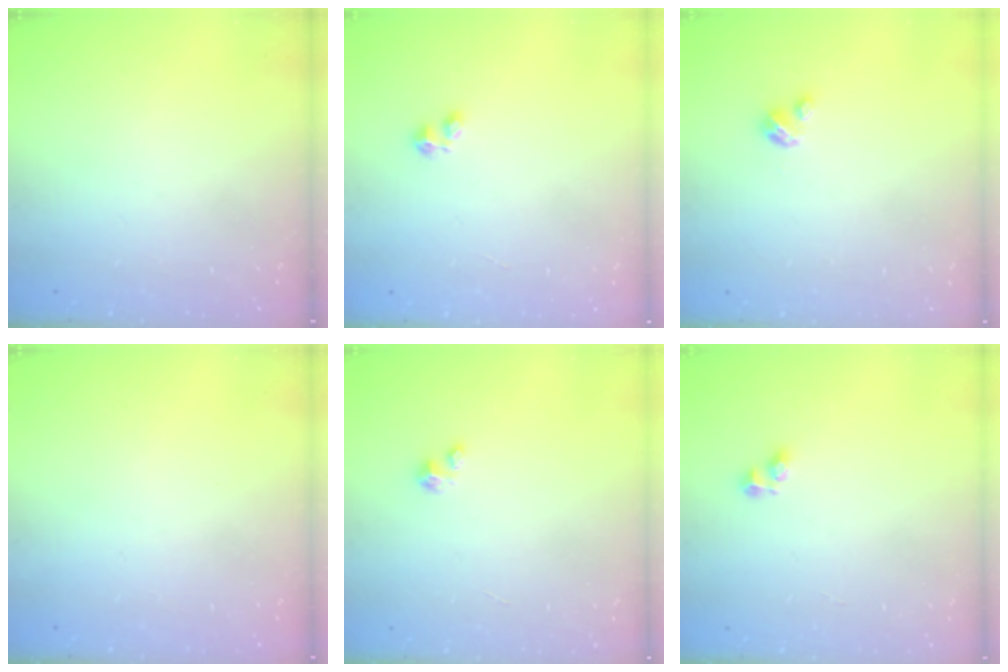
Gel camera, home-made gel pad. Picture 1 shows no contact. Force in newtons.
{"total": 2.2, "press": 2.2, "slide": 0.4}
{"total": 2.9, "press": 2.9, "slide": 0.3}
{"total": 0.0}
{"total": 0.6, "press": 0.6, "slide": 0.3}
{"total": 2.5, "press": 2.5, "slide": 0.2}